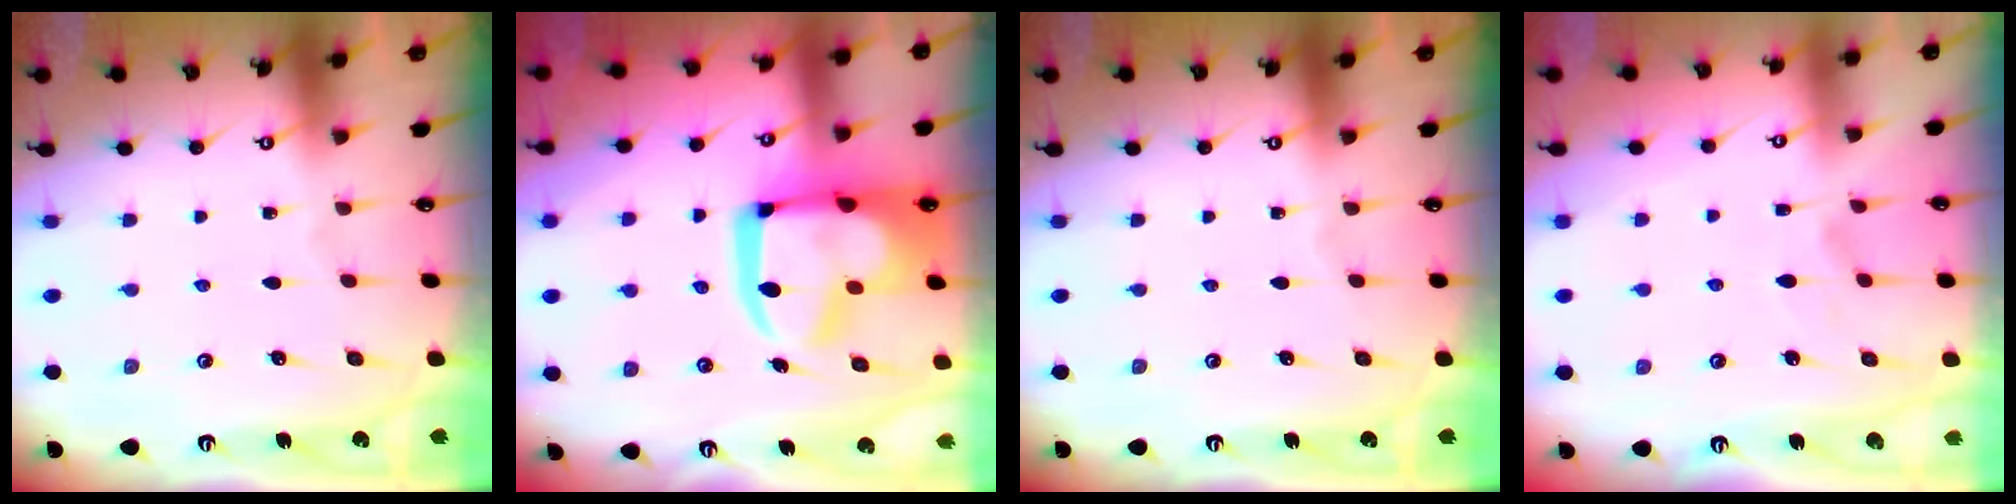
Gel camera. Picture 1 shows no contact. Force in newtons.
{"total": 17.7, "press": 17.6, "slide": 2.0}
{"total": 0.0}
{"total": 2.4, "press": 2.1, "slide": 1.1}